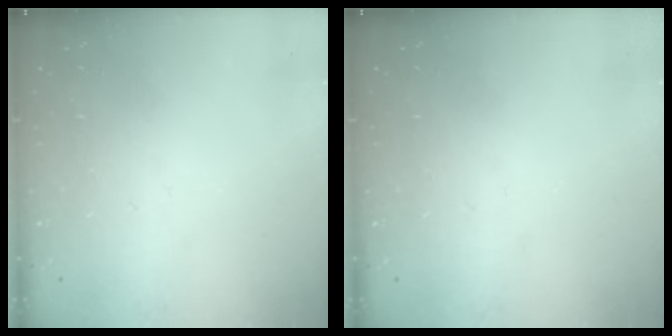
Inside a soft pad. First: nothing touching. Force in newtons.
{"total": 0.0}